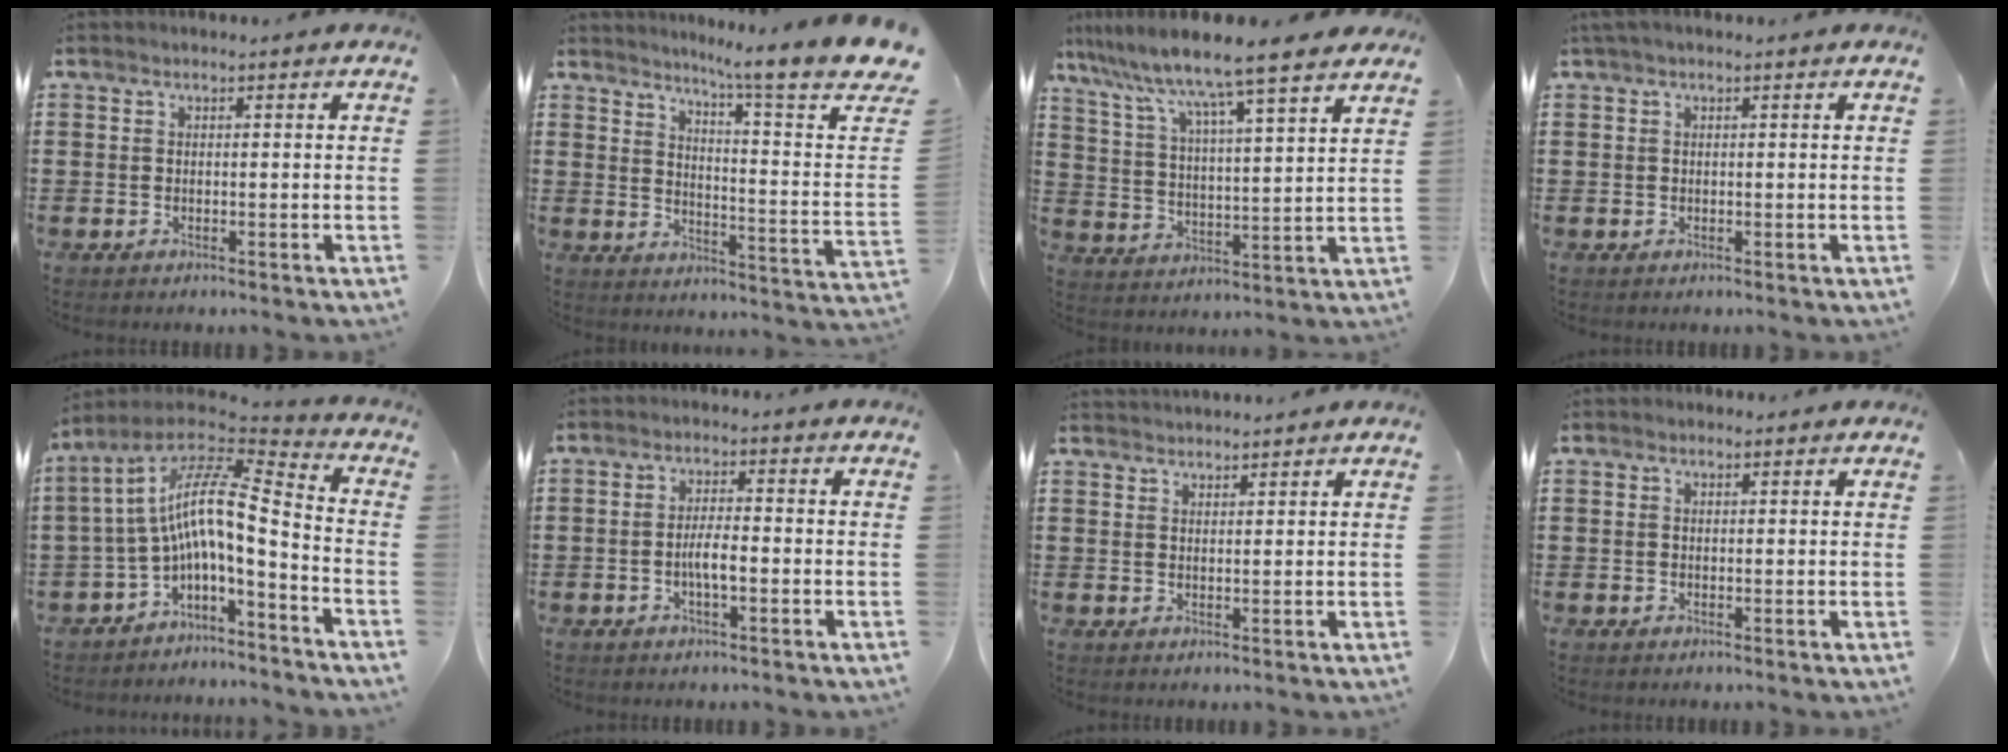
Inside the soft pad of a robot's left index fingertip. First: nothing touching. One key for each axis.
{"total": 9.1, "fx": 7.5, "fy": -0.9, "fz": 5.1, "tx": -0.102, "ty": -0.060, "tz": 0.117}
{"total": 8.5, "fx": 7.4, "fy": -0.3, "fz": 4.0, "tx": -0.108, "ty": -0.050, "tz": 0.120}
{"total": 0.6, "fx": 0.3, "fy": 0.0, "fz": 0.6, "tx": -0.012, "ty": 0.001, "tz": 0.006}
{"total": 10.5, "fx": -2.0, "fy": 2.5, "fz": 10.0, "tx": -0.207, "ty": -0.018, "tz": -0.057}
{"total": 3.6, "fx": -0.9, "fy": 0.8, "fz": 3.4, "tx": -0.067, "ty": 0.001, "tz": -0.019}
{"total": 2.0, "fx": 2.0, "fy": -0.1, "fz": -0.1, "tx": -0.002, "ty": -0.001, "tz": 0.039}
{"total": 0.7, "fx": 0.6, "fy": 0.3, "fz": 0.3, "tx": -0.008, "ty": 0.002, "tz": 0.011}